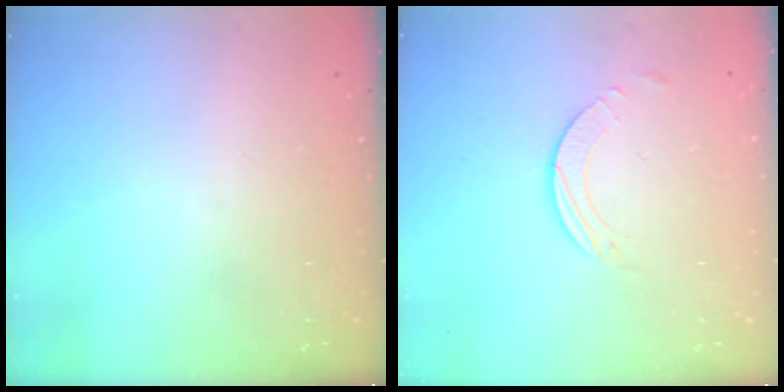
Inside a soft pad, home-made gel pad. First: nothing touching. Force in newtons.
{"total": 1.9, "press": 1.9, "slide": 0.2}